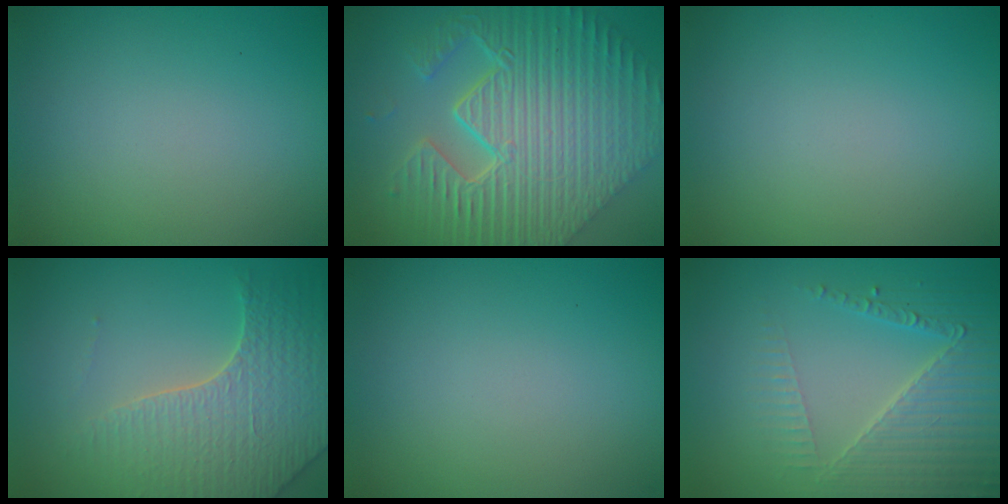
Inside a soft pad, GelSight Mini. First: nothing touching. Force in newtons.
{"total": 11.9, "press": 7.9, "slide": 8.9}
{"total": 0.0}
{"total": 4.3, "press": 4.2, "slide": 0.8}
{"total": 0.0}
{"total": 4.3, "press": 4.1, "slide": 1.3}